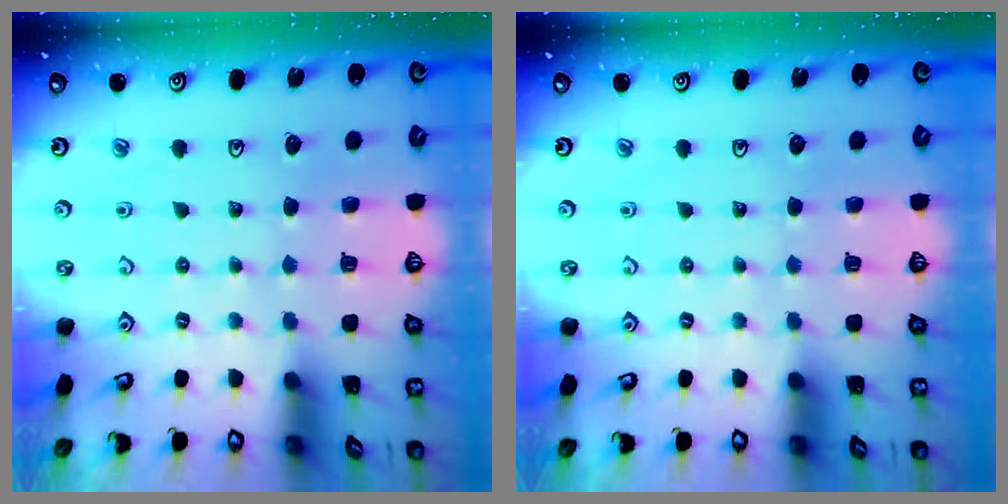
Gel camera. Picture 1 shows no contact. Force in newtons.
{"total": 0.0}